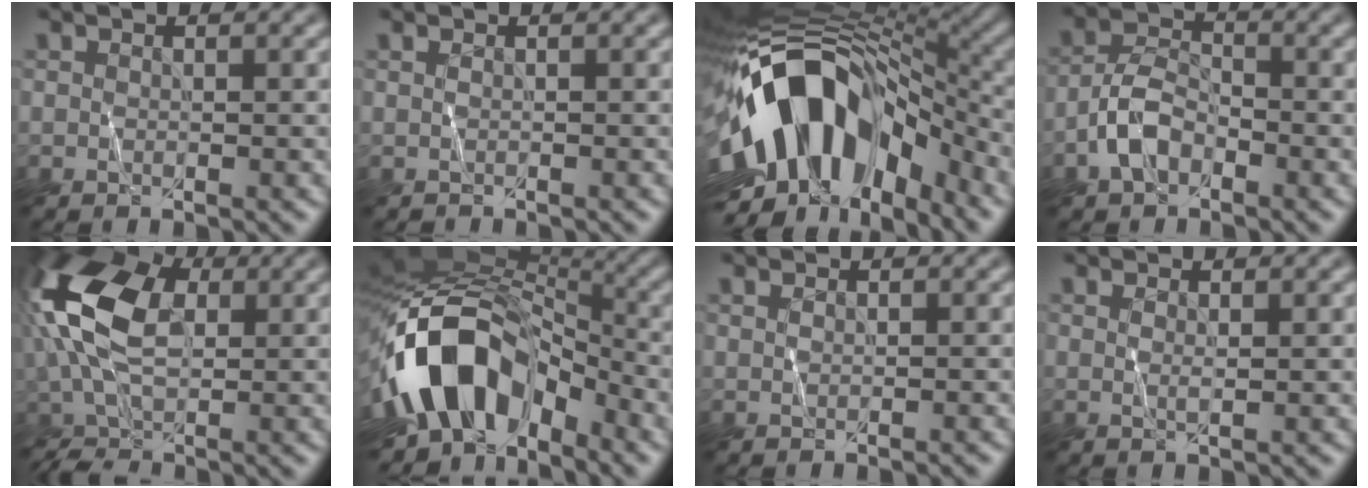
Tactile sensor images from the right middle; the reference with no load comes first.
{"total": 0.5, "force": [-0.4, 0.2, 0.2], "torque": [0.001, -0.003, -0.008]}
{"total": 15.4, "force": [-3.5, 9.1, 12.0], "torque": [-0.193, 0.026, -0.068]}
{"total": 3.3, "force": [-1.9, 1.9, 1.9], "torque": [-0.037, 0.016, -0.043]}
{"total": 12.0, "force": [0.6, 7.1, 9.6], "torque": [-0.213, 0.021, 0.000]}
{"total": 12.6, "force": [-4.7, 8.0, 8.6], "torque": [-0.149, 0.022, -0.089]}
{"total": 0.6, "force": [0.2, 0.3, 0.5], "torque": [-0.001, 0.000, 0.001]}
{"total": 0.8, "force": [0.5, 0.2, 0.6], "torque": [-0.010, 0.002, 0.005]}